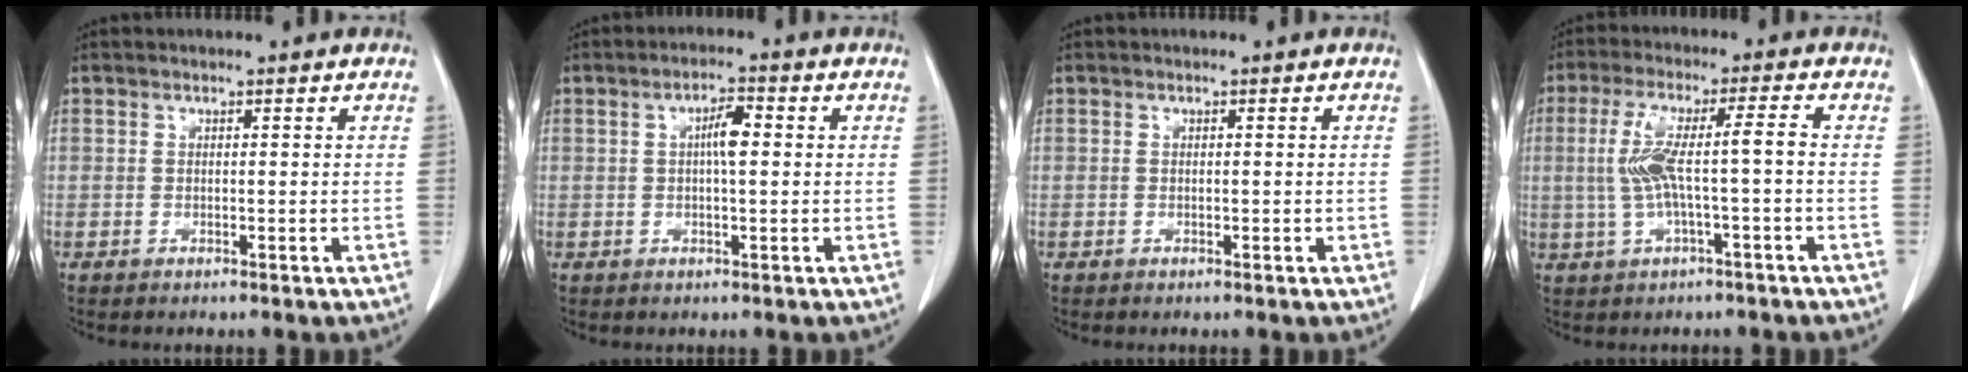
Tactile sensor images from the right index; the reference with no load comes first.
{"total": 3.7, "force": [0.5, 0.8, 3.6], "torque": [-0.063, 0.008, 0.005]}
{"total": 0.0}
{"total": 7.8, "force": [-0.5, 0.4, 7.8], "torque": [-0.157, 0.023, -0.006]}